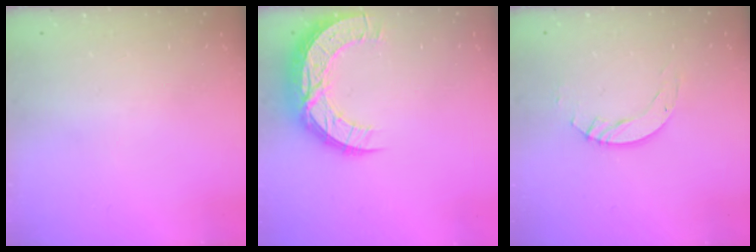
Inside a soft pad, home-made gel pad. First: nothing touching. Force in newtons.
{"total": 13.7, "press": 13.7, "slide": 1.0}
{"total": 5.6, "press": 5.5, "slide": 0.5}